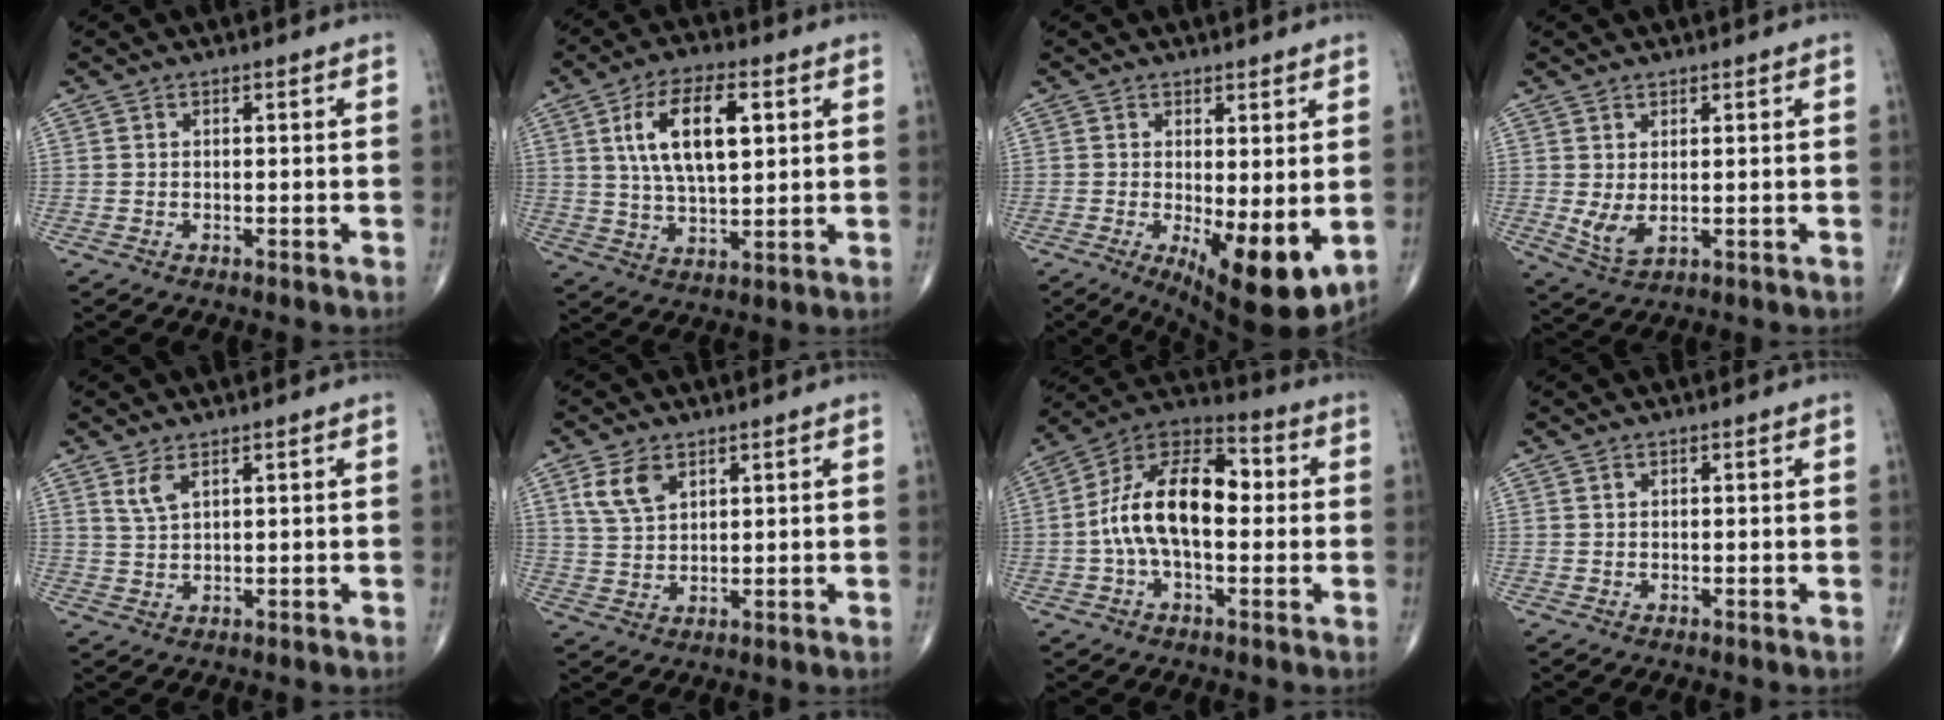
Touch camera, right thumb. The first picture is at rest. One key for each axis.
{"total": 13.4, "fx": 3.8, "fy": 6.1, "fz": 11.2, "tx": -0.192, "ty": -0.005, "tz": 0.071}
{"total": 10.9, "fx": -1.7, "fy": 3.7, "fz": 10.1, "tx": -0.146, "ty": -0.029, "tz": -0.015}
{"total": 4.2, "fx": 0.3, "fy": 1.8, "fz": 3.7, "tx": -0.078, "ty": -0.008, "tz": 0.016}
{"total": 3.0, "fx": 1.8, "fy": 1.0, "fz": 2.1, "tx": -0.046, "ty": -0.007, "tz": 0.043}
{"total": 6.0, "fx": 3.1, "fy": 3.5, "fz": 3.8, "tx": -0.066, "ty": -0.009, "tz": 0.066}
{"total": 16.5, "fx": 0.1, "fy": 8.9, "fz": 13.9, "tx": -0.237, "ty": 0.043, "tz": -0.010}
{"total": 0.0}